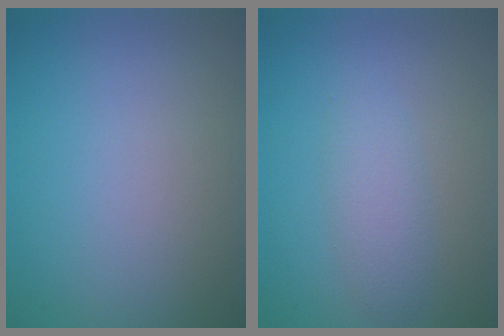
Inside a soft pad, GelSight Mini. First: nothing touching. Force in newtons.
{"total": 2.1, "press": 2.1, "slide": 0.1}